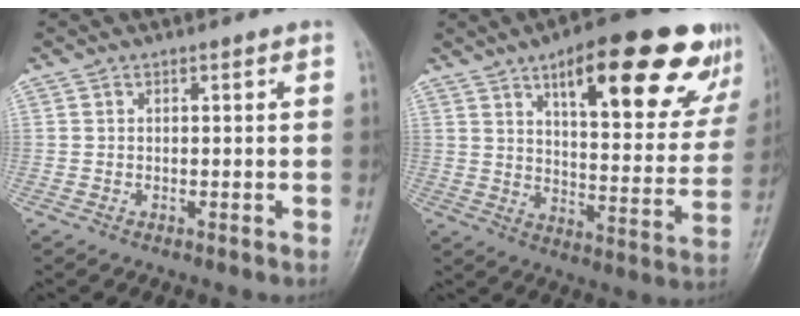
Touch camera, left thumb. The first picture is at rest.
{"total": 24.9, "force": [13.9, 8.2, 18.9], "torque": [-0.218, -0.033, 0.199]}